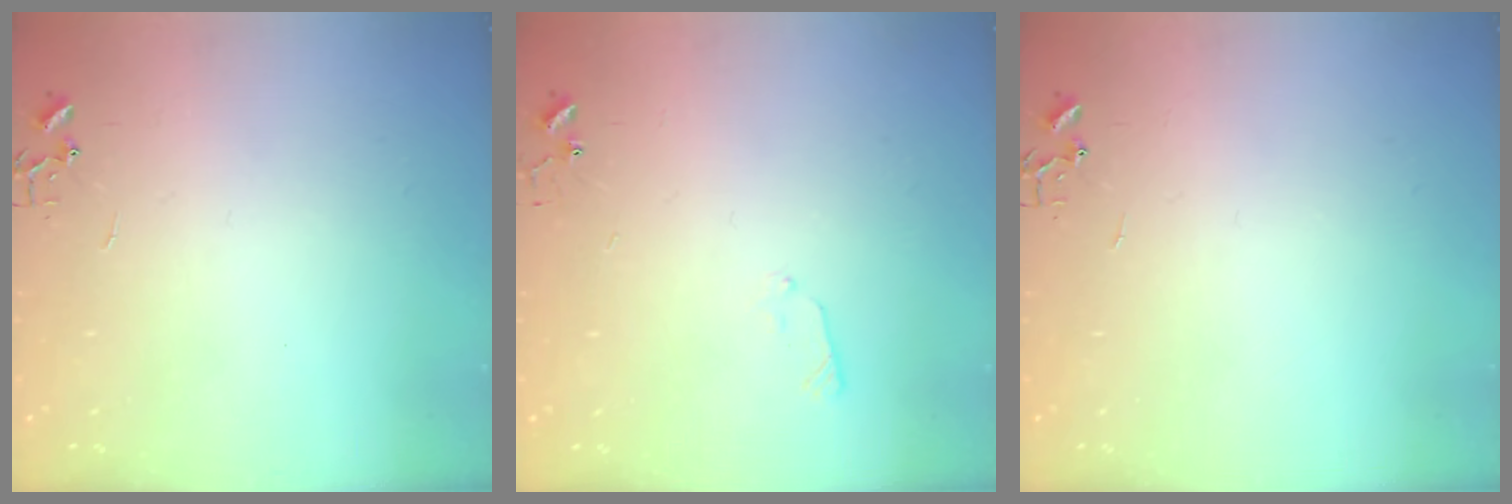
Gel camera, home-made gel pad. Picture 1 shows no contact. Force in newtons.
{"total": 4.4, "press": 4.4, "slide": 0.5}
{"total": 0.0}